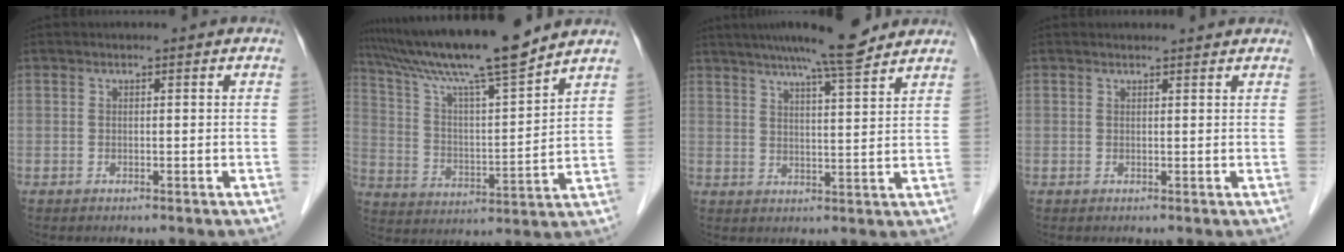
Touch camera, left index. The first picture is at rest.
{"total": 16.5, "force": [14.1, -0.6, 8.6], "torque": [-0.154, 0.004, 0.242]}
{"total": 11.0, "force": [9.3, 0.2, 5.8], "torque": [-0.093, 0.013, 0.132]}
{"total": 2.8, "force": [2.8, 0.3, 0.4], "torque": [-0.013, 0.011, 0.031]}